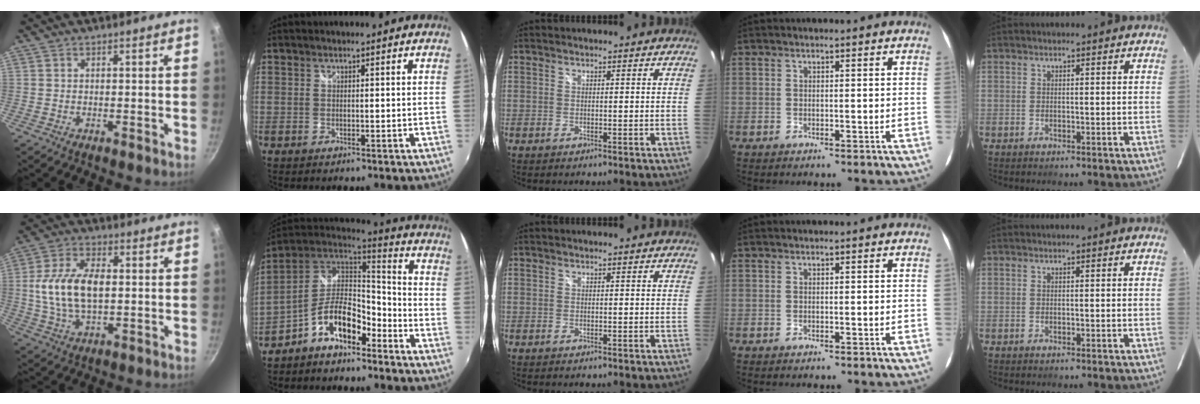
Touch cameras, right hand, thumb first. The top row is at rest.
{"thumb": {"total": 13.2, "force": [0.5, 7.5, 10.9], "torque": [-0.201, 0.015, 0.005]}, "index": {"total": 12.6, "force": [-6.9, 6.0, 8.7], "torque": [-0.174, 0.018, -0.124]}}